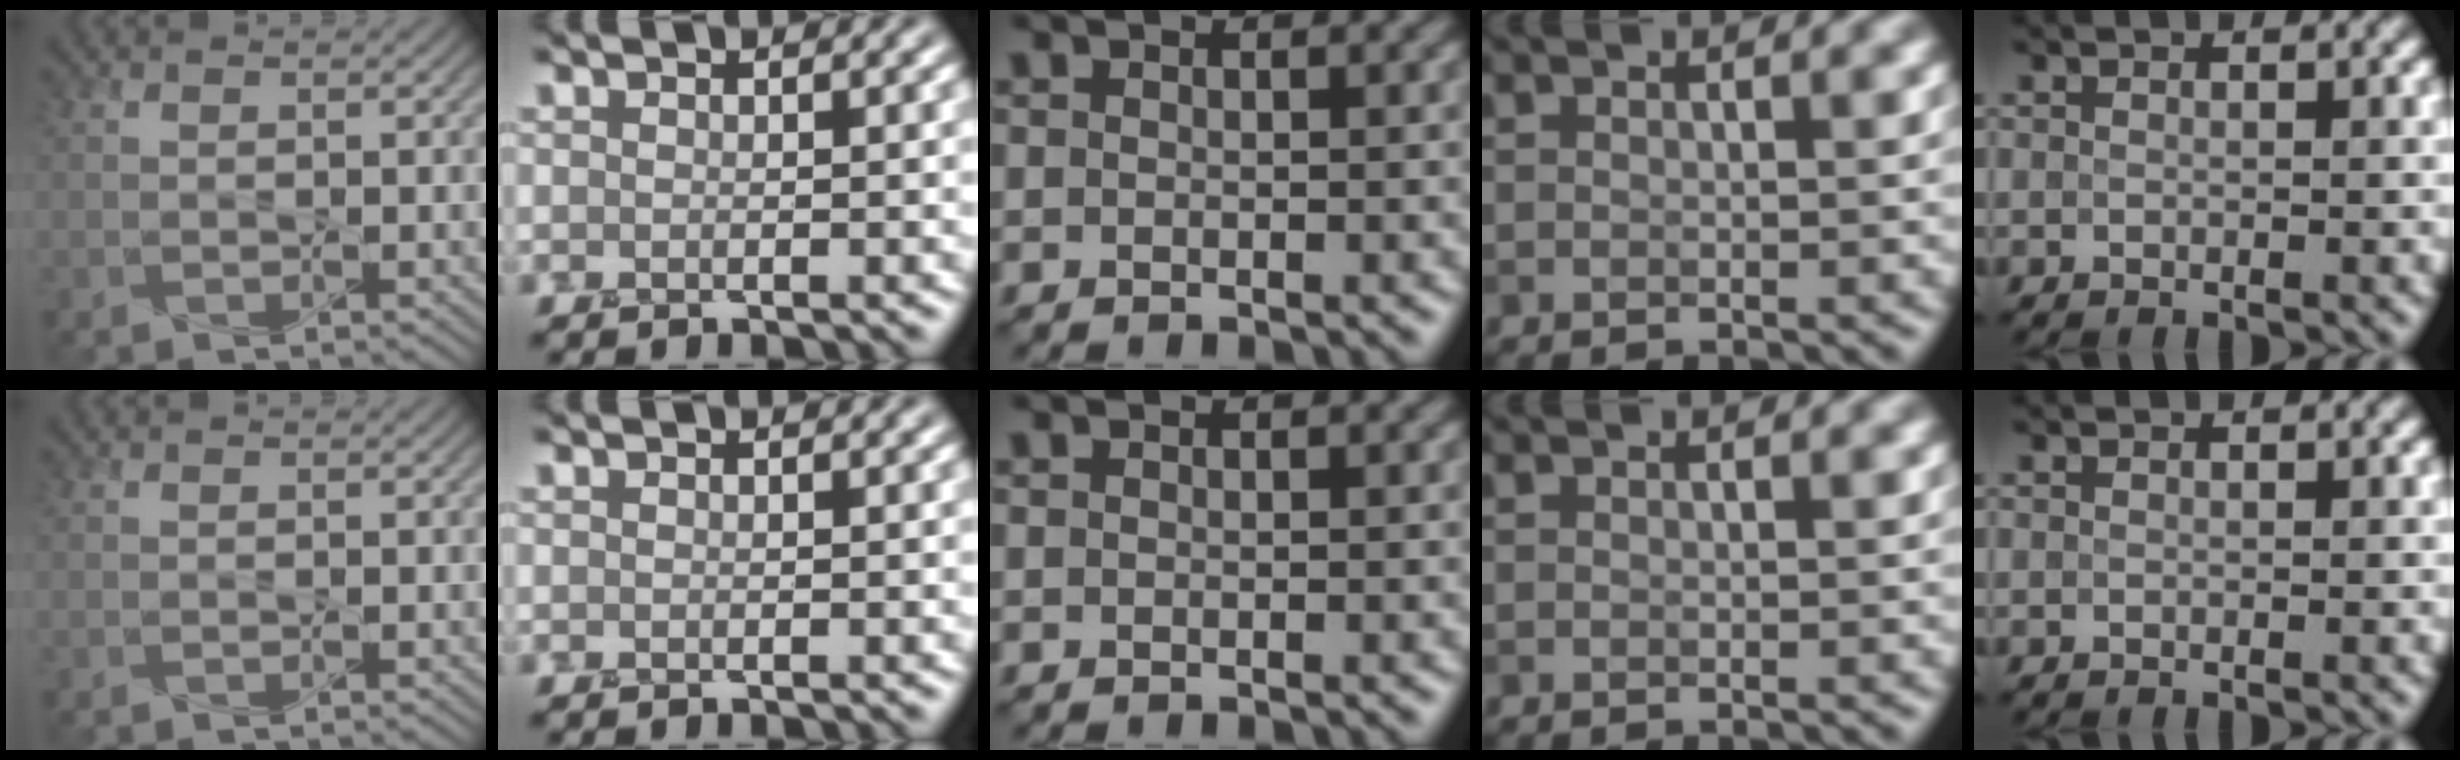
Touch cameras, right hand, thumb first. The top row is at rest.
{}